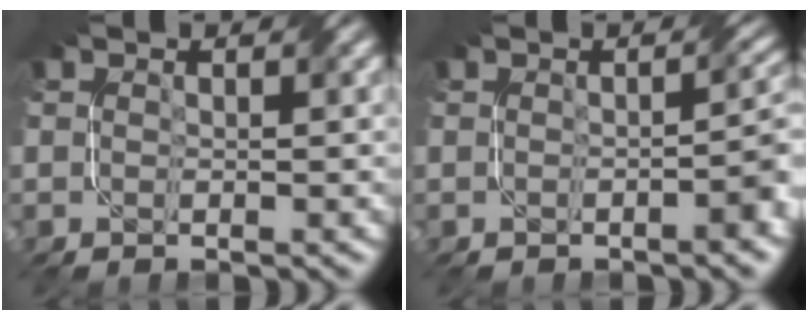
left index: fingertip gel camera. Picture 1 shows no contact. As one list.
[{"total": 2.6, "force": [-0.8, 0.6, 2.4], "torque": [-0.024, 0.011, -0.015]}]